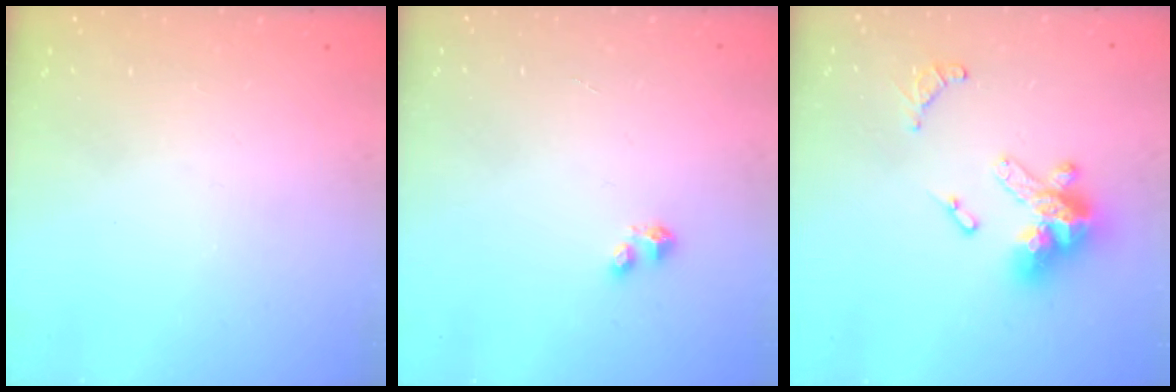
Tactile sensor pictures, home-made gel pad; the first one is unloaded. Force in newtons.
{"total": 2.8, "press": 2.8, "slide": 0.4}
{"total": 15.9, "press": 15.8, "slide": 2.0}